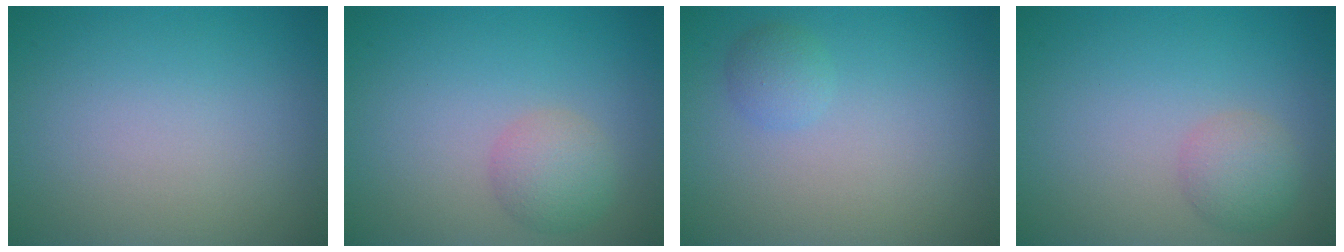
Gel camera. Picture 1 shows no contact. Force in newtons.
{"total": 2.6, "press": 2.6, "slide": 0.0}
{"total": 1.3, "press": 1.3, "slide": 0.0}
{"total": 2.4, "press": 2.4, "slide": 0.0}